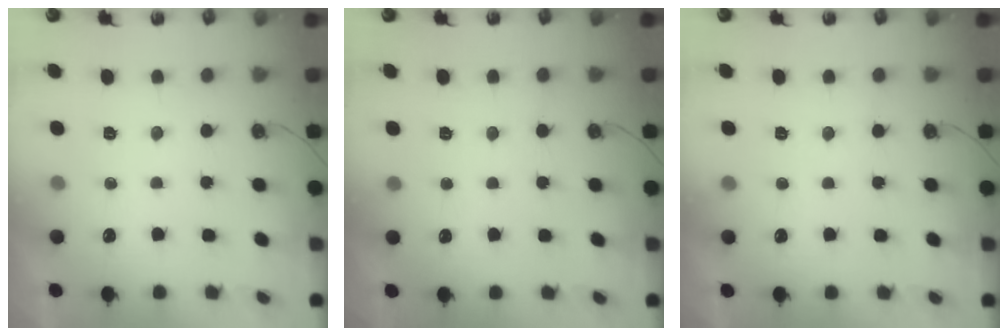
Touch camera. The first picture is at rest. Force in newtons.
{"total": 2.5, "press": 2.5, "slide": 0.3}
{"total": 4.1, "press": 4.1, "slide": 0.3}